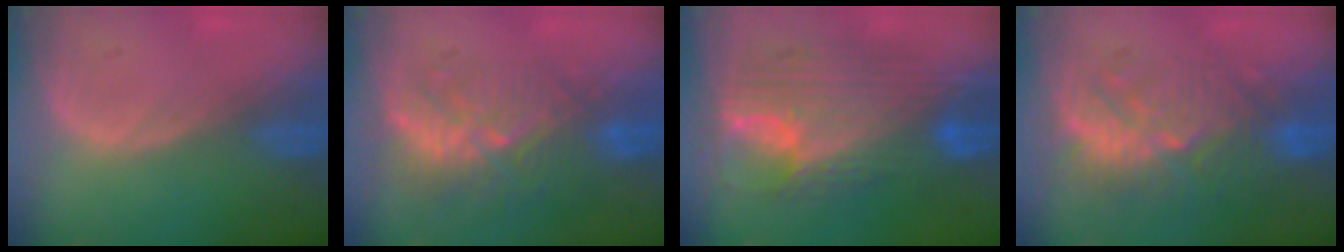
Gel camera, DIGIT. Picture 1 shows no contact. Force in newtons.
{"total": 9.0, "press": 8.4, "slide": 3.3}
{"total": 11.9, "press": 11.8, "slide": 1.0}
{"total": 9.6, "press": 9.4, "slide": 2.1}